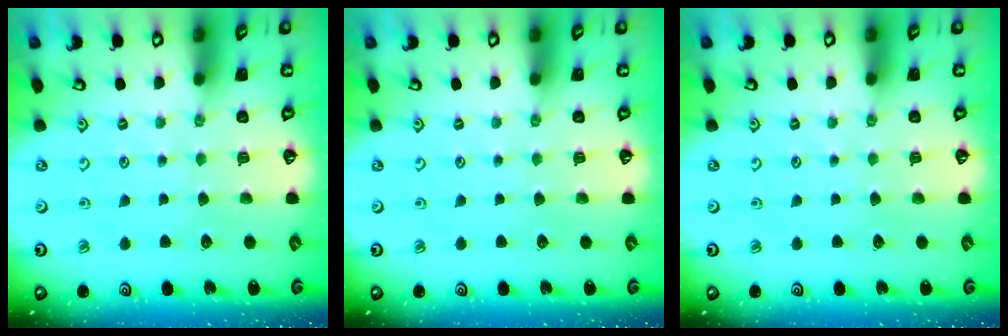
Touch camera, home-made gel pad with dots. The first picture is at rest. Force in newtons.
{"total": 0.0}
{"total": 0.0}